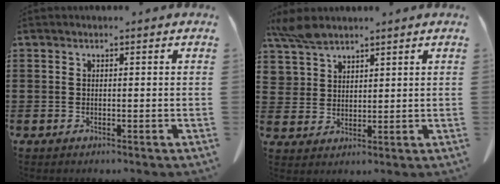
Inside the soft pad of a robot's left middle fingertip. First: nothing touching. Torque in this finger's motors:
{"motor_torque": [0.13, 0.13, 0.02, 0.01]}